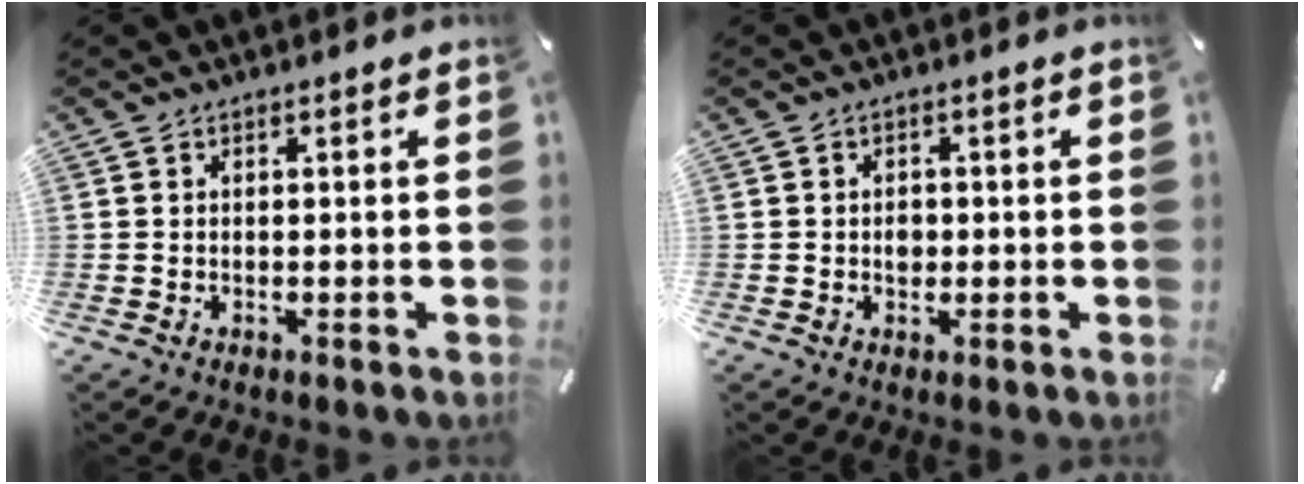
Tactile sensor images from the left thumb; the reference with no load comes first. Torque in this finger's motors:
{"motor_torque": [-0.12, -0.15, 0.23, -0.16, 0.02]}